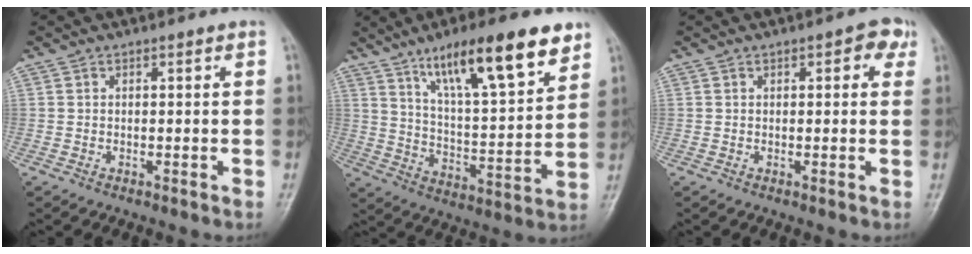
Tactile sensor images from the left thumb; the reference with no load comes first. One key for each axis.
{"total": 19.0, "fx": 11.9, "fy": 4.7, "fz": 14.0, "tx": -0.197, "ty": -0.049, "tz": 0.202}
{"total": 3.8, "fx": 1.6, "fy": 1.7, "fz": 3.0, "tx": -0.020, "ty": 0.001, "tz": 0.010}